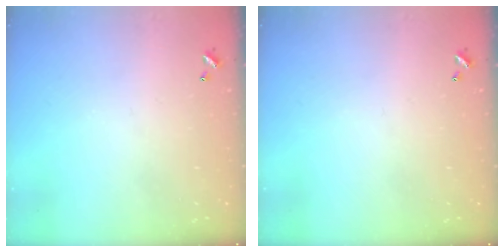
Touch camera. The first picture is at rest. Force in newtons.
{"total": 0.0}